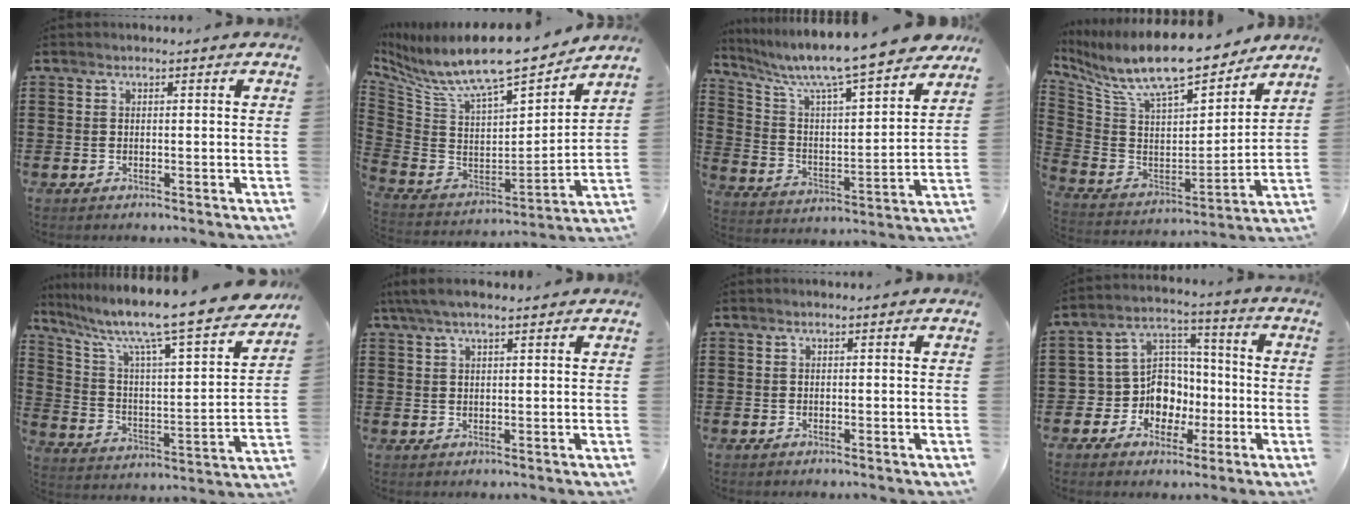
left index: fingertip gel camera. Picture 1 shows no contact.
{"total": 10.1, "force": [8.9, 1.1, 4.8], "torque": [-0.130, -0.071, 0.150]}
{"total": 8.8, "force": [7.9, 0.1, 3.8], "torque": [-0.108, -0.061, 0.129]}
{"total": 12.4, "force": [10.4, 2.7, 6.2], "torque": [-0.152, -0.067, 0.183]}
{"total": 10.5, "force": [8.7, 0.5, 6.0], "torque": [-0.144, -0.071, 0.134]}
{"total": 3.5, "force": [2.3, 0.8, 2.5], "torque": [-0.051, 0.007, 0.043]}
{"total": 0.0}
{"total": 9.1, "force": [-1.7, 8.5, 2.8], "torque": [-0.088, 0.006, -0.025]}